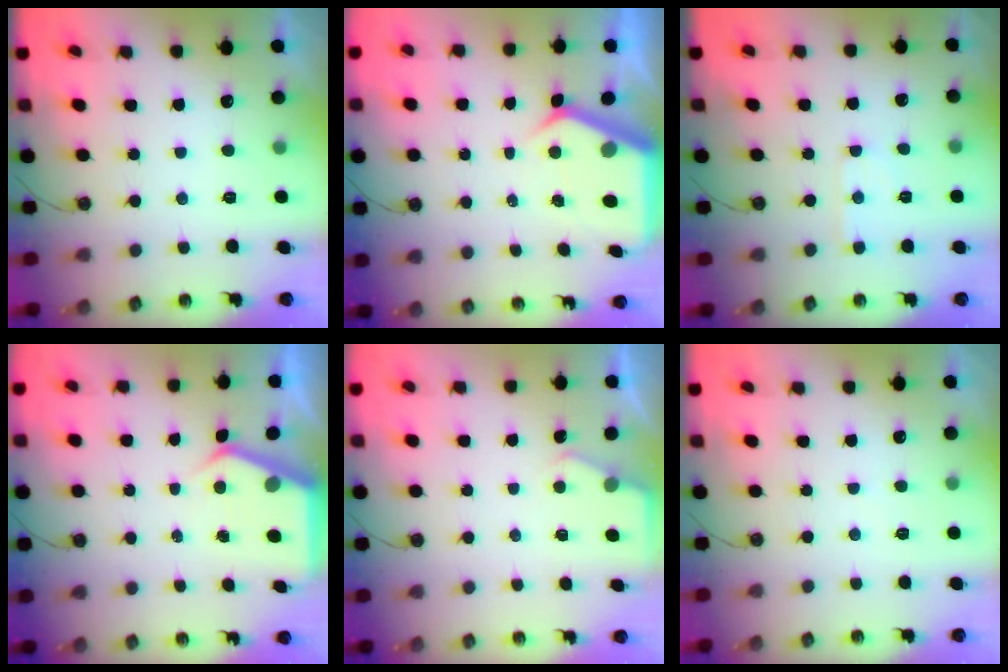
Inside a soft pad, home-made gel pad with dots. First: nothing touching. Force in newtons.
{"total": 6.2, "press": 6.2, "slide": 0.7}
{"total": 3.4, "press": 3.3, "slide": 0.5}
{"total": 4.6, "press": 4.6, "slide": 0.5}
{"total": 2.6, "press": 2.6, "slide": 0.4}
{"total": 1.8, "press": 1.7, "slide": 0.3}